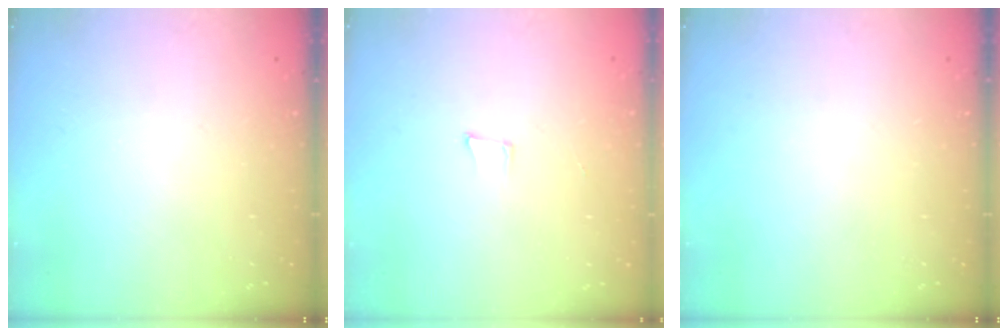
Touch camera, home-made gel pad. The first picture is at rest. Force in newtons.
{"total": 4.1, "press": 3.2, "slide": 2.7}
{"total": 0.0}